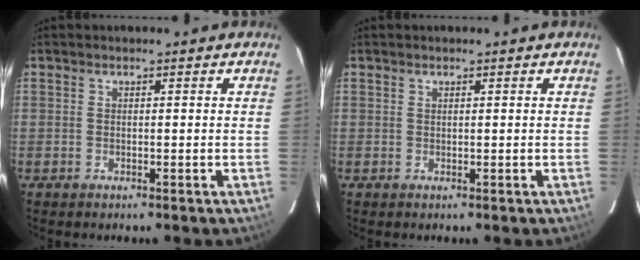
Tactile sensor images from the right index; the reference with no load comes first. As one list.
[{"total": 0.0}]